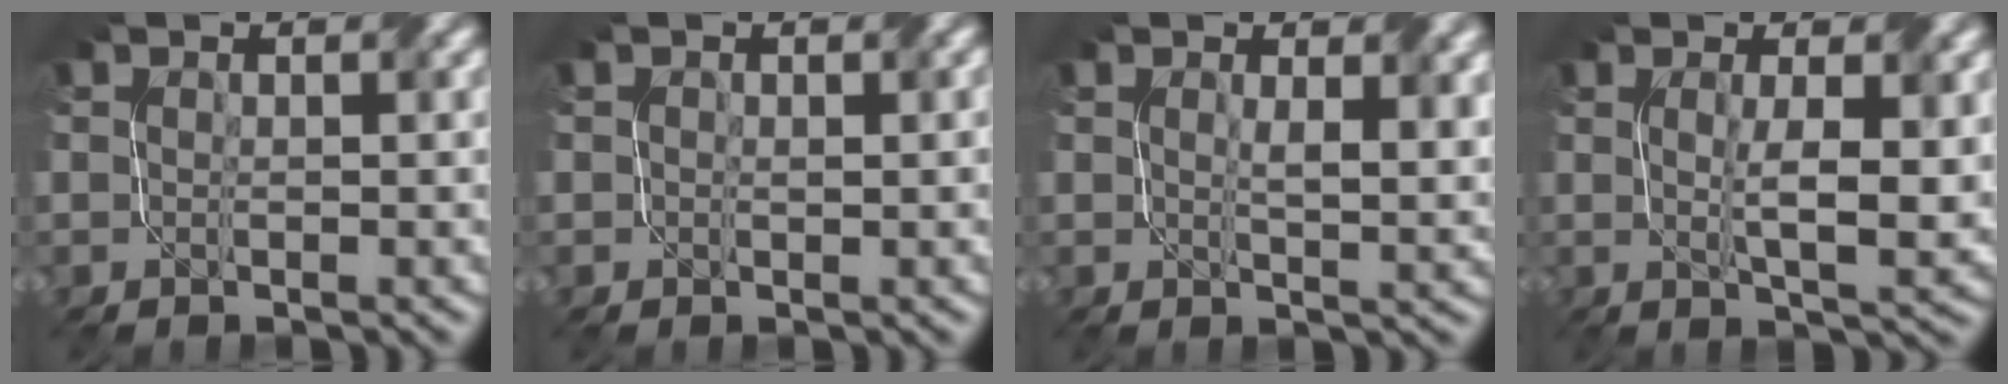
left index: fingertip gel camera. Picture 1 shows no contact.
{"total": 0.8, "force": [0.1, 0.5, 0.6], "torque": [-0.006, 0.000, 0.003]}
{"total": 2.7, "force": [1.0, 0.7, 2.4], "torque": [-0.035, -0.004, 0.020]}
{"total": 4.4, "force": [0.5, 0.8, 4.3], "torque": [-0.074, -0.005, 0.014]}